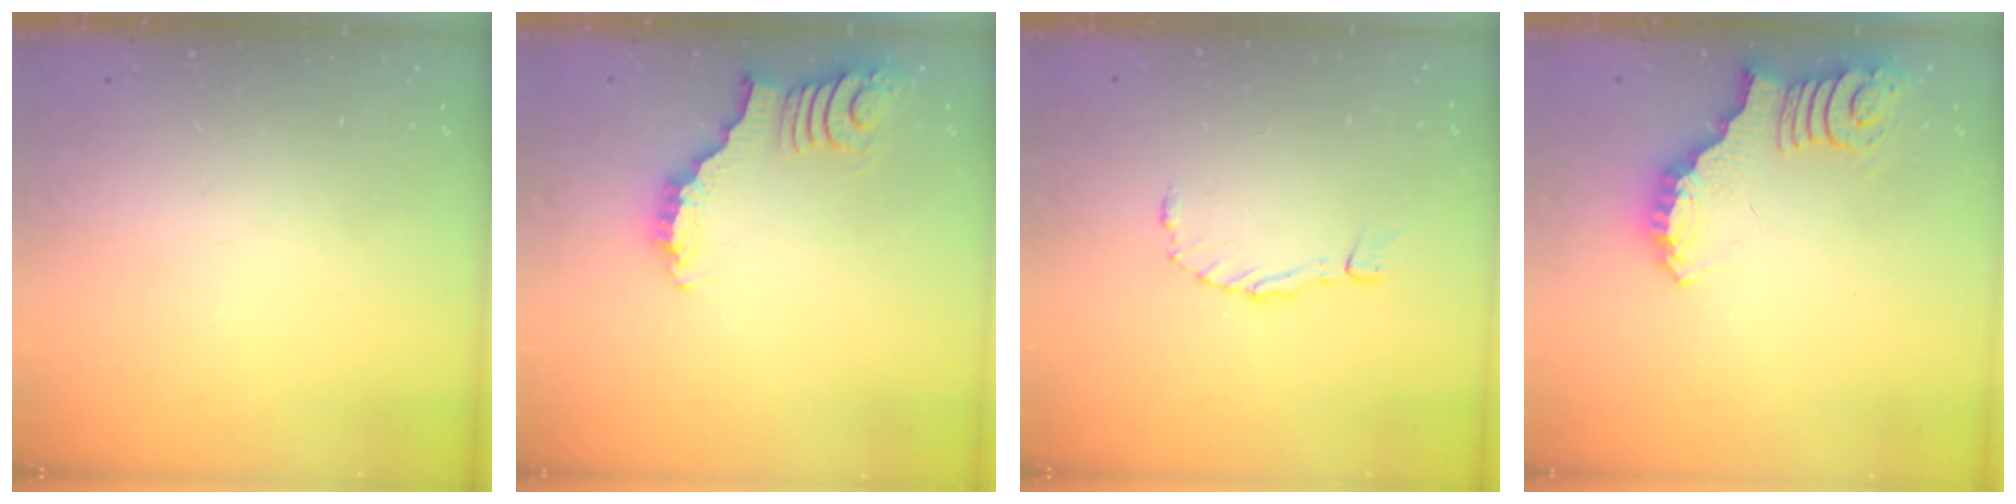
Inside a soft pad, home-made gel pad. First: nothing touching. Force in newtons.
{"total": 3.2, "press": 3.1, "slide": 0.4}
{"total": 0.0}
{"total": 2.6, "press": 2.6, "slide": 0.5}